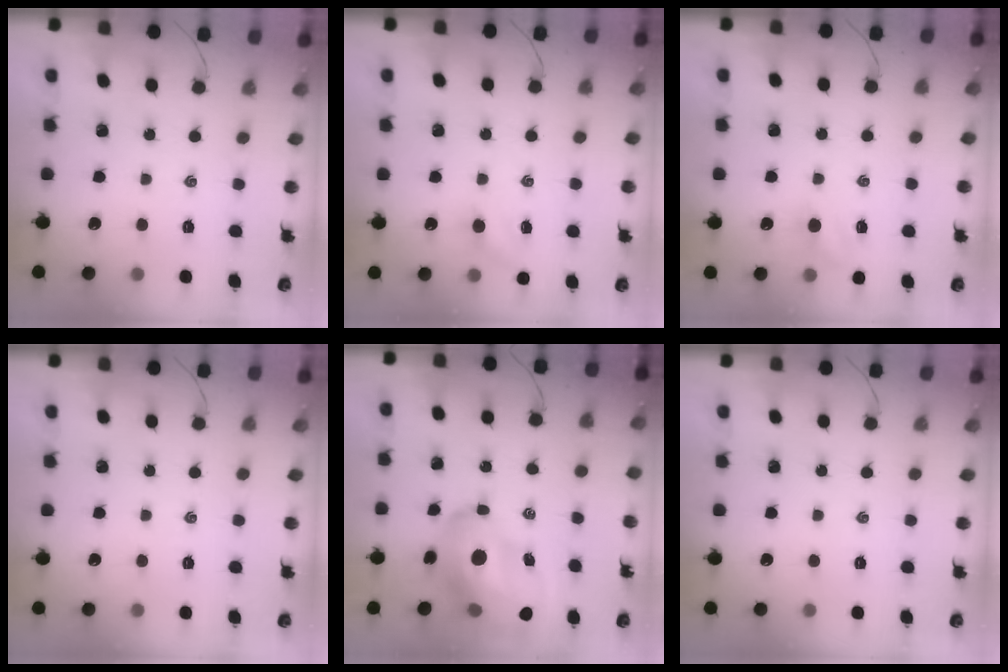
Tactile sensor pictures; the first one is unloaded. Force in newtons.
{"total": 5.7, "press": 5.6, "slide": 1.2}
{"total": 3.9, "press": 3.8, "slide": 1.2}
{"total": 0.0}
{"total": 19.5, "press": 18.6, "slide": 5.7}
{"total": 0.0}